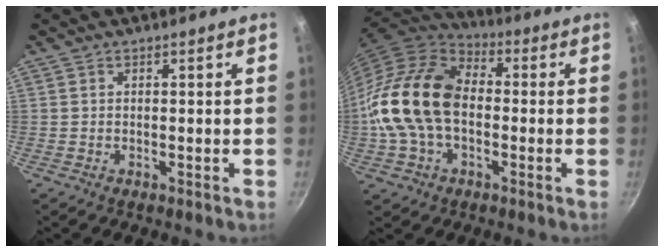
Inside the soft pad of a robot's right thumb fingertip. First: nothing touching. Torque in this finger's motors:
{"motor_torque": [0.27, 2.51, 1.42, -1.35, 0.51]}